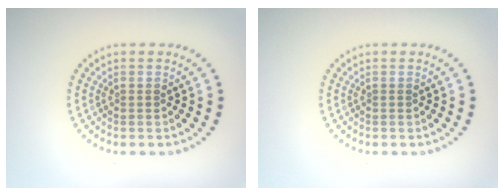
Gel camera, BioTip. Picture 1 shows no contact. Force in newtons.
{"total": 0.0}